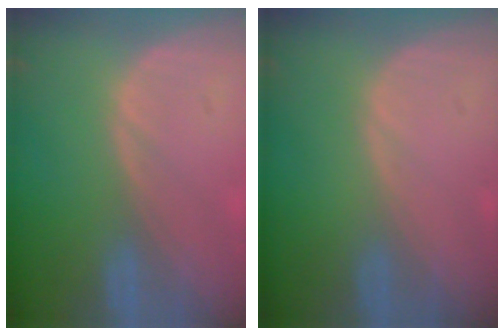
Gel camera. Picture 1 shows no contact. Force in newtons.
{"total": 0.0}